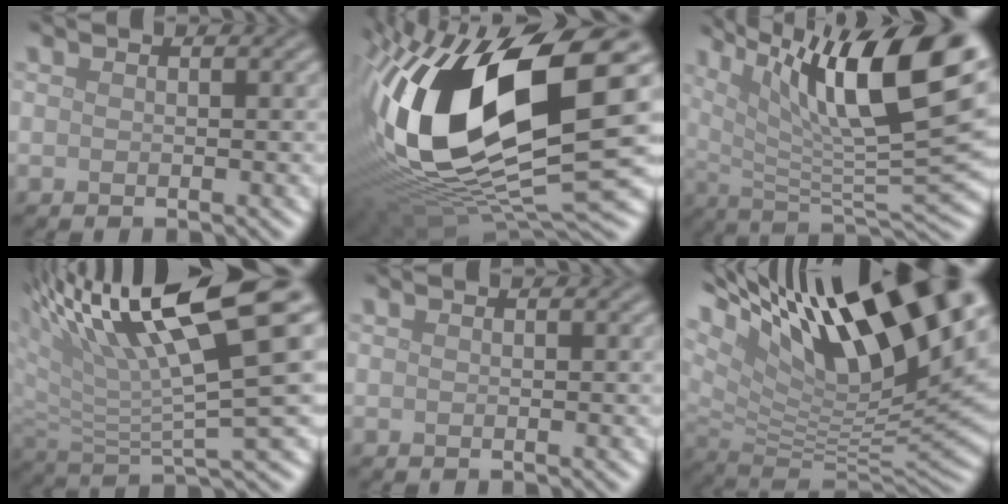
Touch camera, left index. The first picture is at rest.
{"total": 17.8, "force": [3.7, 8.0, 15.5], "torque": [-0.307, -0.002, 0.062]}
{"total": 15.4, "force": [7.8, 4.2, 12.6], "torque": [-0.208, 0.002, 0.139]}
{"total": 12.2, "force": [6.2, 2.4, 10.2], "torque": [-0.171, 0.008, 0.106]}
{"total": 0.0}
{"total": 17.4, "force": [8.7, 6.4, 13.6], "torque": [-0.247, 0.029, 0.154]}